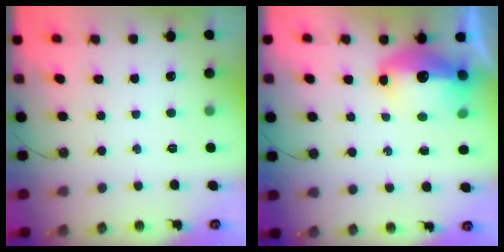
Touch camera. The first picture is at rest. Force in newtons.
{"total": 15.0, "press": 14.9, "slide": 1.2}